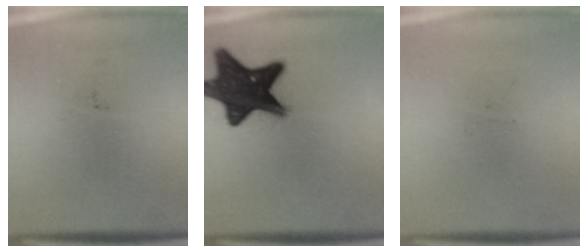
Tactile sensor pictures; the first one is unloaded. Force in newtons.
{"total": 17.7}
{"total": 0.0}